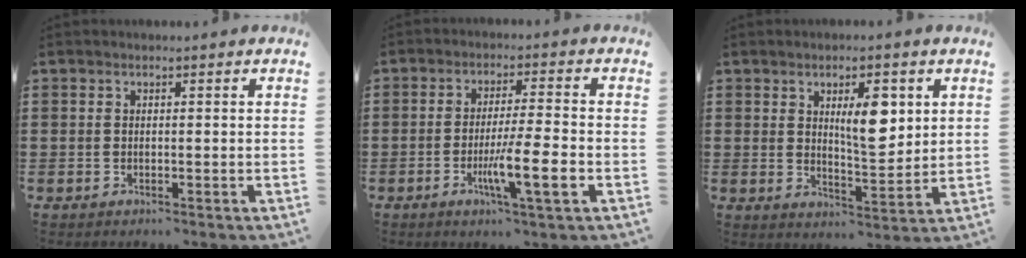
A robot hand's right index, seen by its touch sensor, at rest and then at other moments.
{"total": 8.3, "force": [-2.9, 0.6, 7.7], "torque": [-0.138, -0.013, -0.050]}
{"total": 7.5, "force": [2.5, 2.9, 6.4], "torque": [-0.093, -0.007, 0.034]}